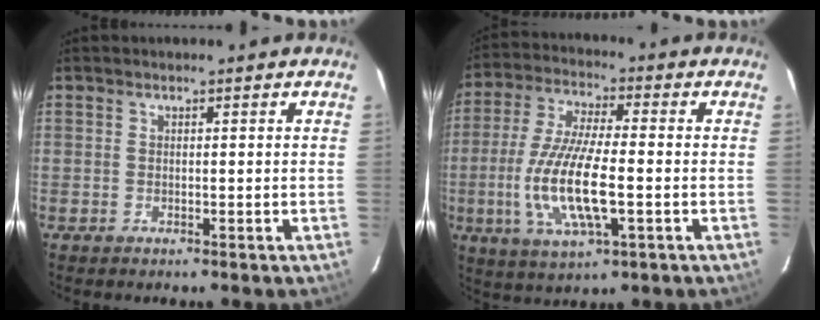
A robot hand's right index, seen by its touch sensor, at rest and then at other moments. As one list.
[{"total": 14.4, "force": [-3.1, 4.0, 13.5], "torque": [-0.281, -0.012, -0.057]}]